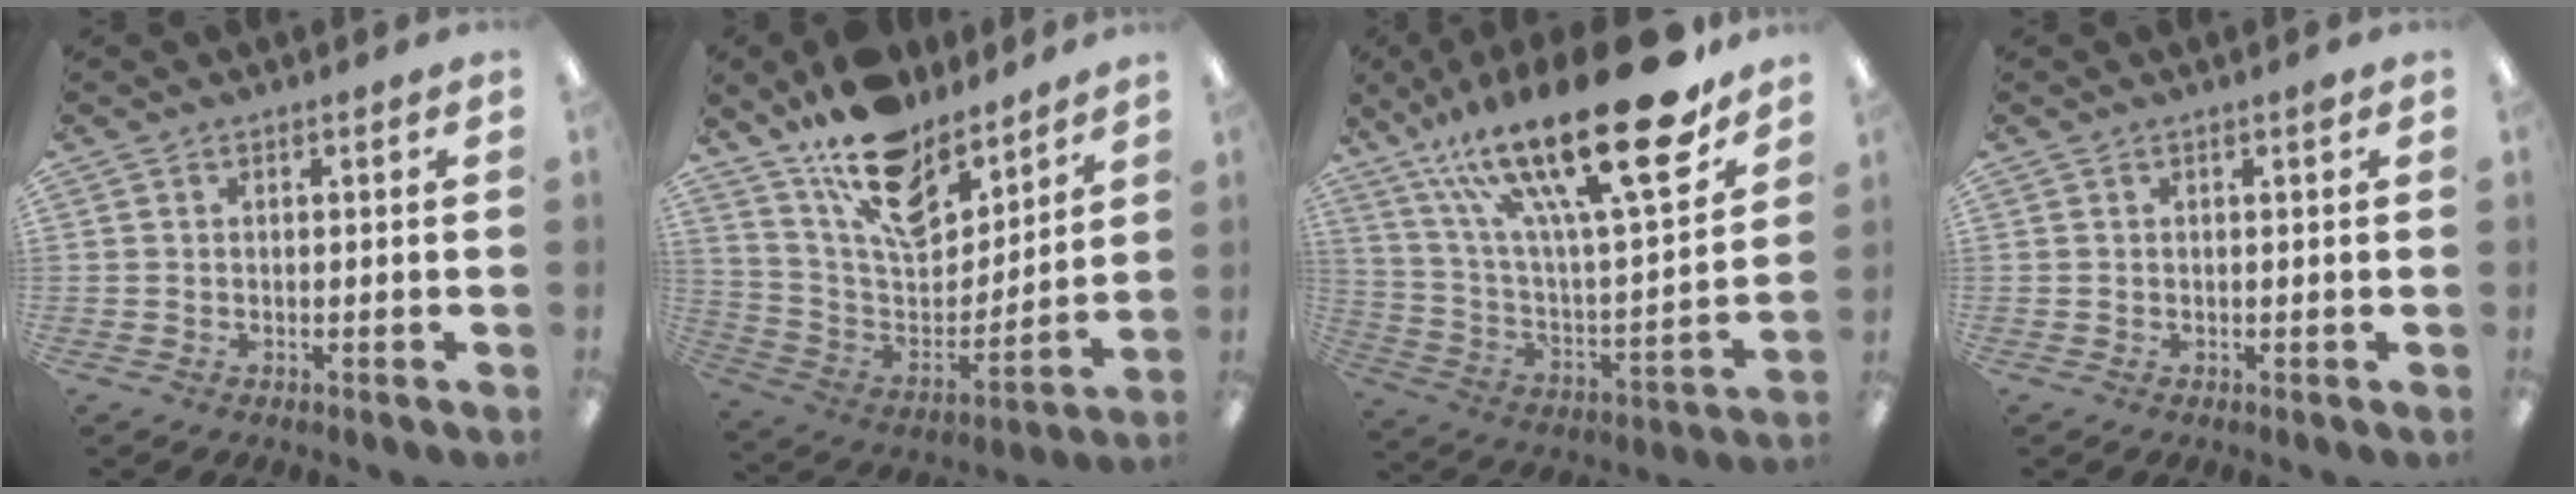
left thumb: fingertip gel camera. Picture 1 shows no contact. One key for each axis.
{"total": 17.9, "fx": 12.7, "fy": 9.1, "fz": 8.7, "tx": -0.158, "ty": -0.089, "tz": 0.229}
{"total": 30.3, "fx": 18.7, "fy": 7.9, "fz": 22.5, "tx": -0.399, "ty": -0.120, "tz": 0.305}
{"total": 0.7, "fx": 0.5, "fy": 0.1, "fz": 0.5, "tx": -0.004, "ty": -0.003, "tz": 0.006}